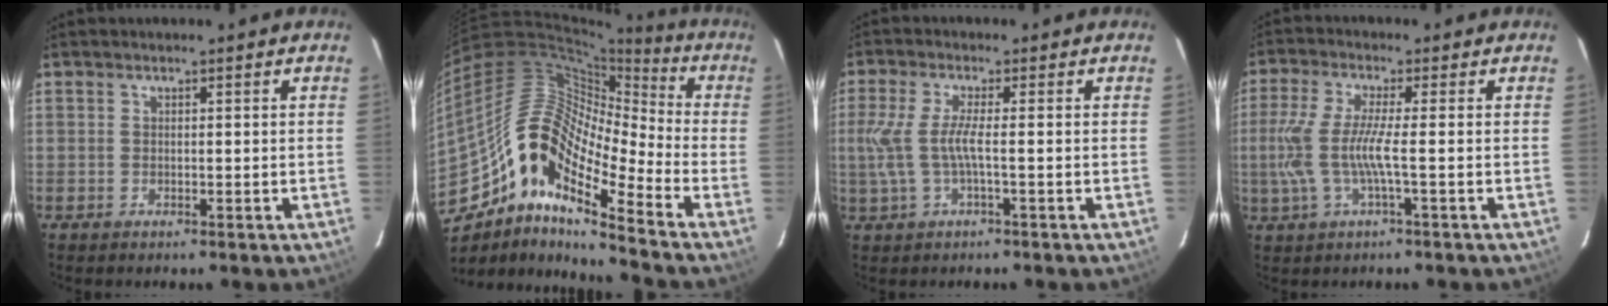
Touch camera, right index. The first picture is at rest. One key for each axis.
{"total": 17.1, "fx": -9.5, "fy": 5.1, "fz": 13.3, "tx": -0.214, "ty": -0.001, "tz": -0.199}
{"total": 5.9, "fx": -0.8, "fy": 0.5, "fz": 5.8, "tx": -0.132, "ty": -0.004, "tz": -0.012}
{"total": 7.8, "fx": -1.3, "fy": 0.3, "fz": 7.7, "tx": -0.175, "ty": -0.005, "tz": -0.021}